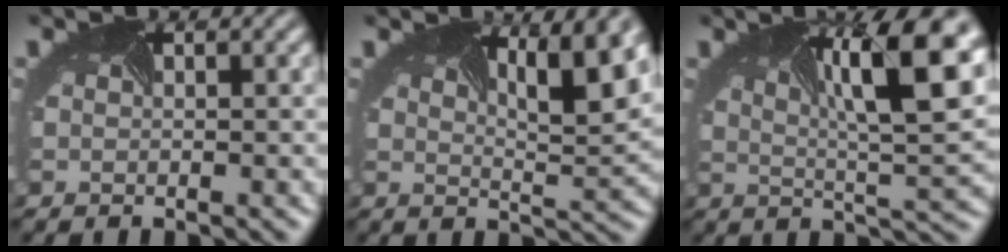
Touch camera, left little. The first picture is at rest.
{"total": 7.4, "force": [3.2, 1.9, 6.4], "torque": [-0.077, 0.011, 0.045]}
{"total": 11.4, "force": [3.7, 3.3, 10.3], "torque": [-0.150, 0.012, 0.057]}